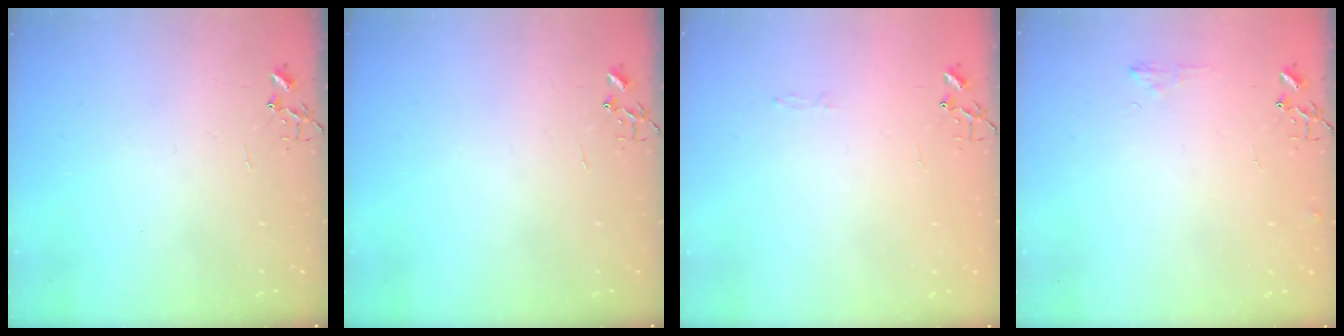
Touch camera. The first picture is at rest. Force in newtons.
{"total": 0.0}
{"total": 2.8, "press": 2.8, "slide": 0.4}
{"total": 5.7, "press": 5.7, "slide": 0.8}